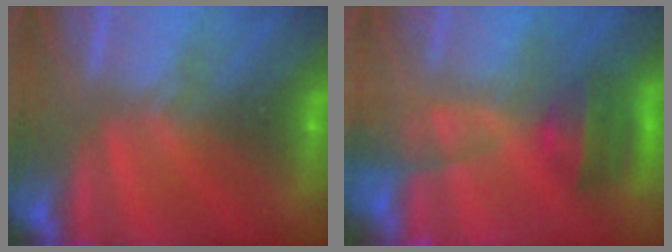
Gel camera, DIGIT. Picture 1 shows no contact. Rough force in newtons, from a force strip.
{"total": 9.2}